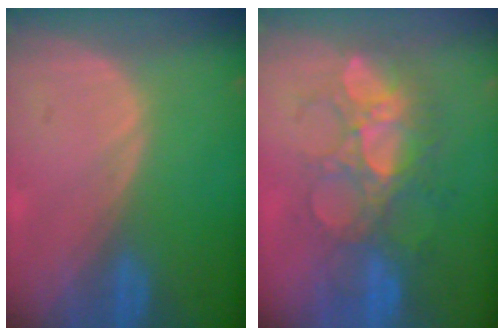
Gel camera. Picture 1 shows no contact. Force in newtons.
{"total": 8.8, "press": 8.7, "slide": 1.5}